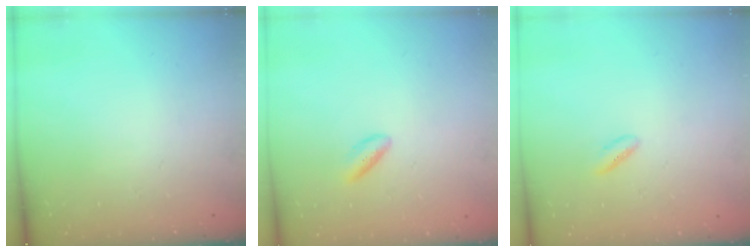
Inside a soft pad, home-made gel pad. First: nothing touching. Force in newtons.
{"total": 2.8, "press": 2.5, "slide": 1.2}
{"total": 1.8, "press": 1.6, "slide": 0.8}